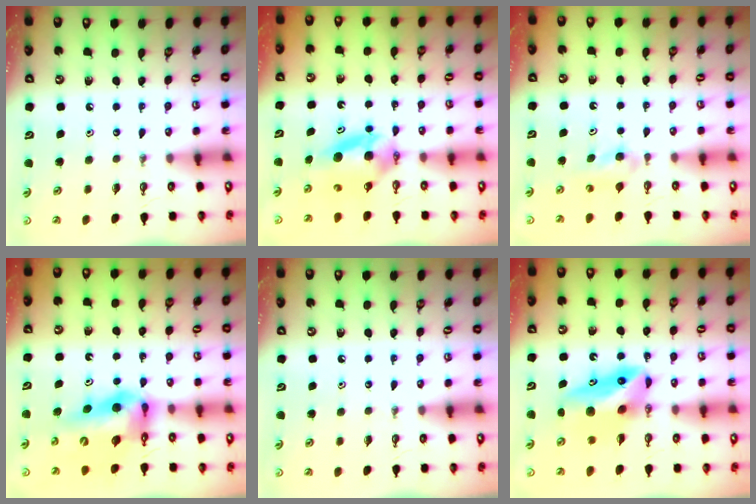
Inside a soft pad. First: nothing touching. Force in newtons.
{"total": 6.6, "press": 6.3, "slide": 2.0}
{"total": 3.3, "press": 3.3, "slide": 0.6}
{"total": 13.7, "press": 13.1, "slide": 4.1}
{"total": 0.0}
{"total": 9.2, "press": 9.1, "slide": 1.2}